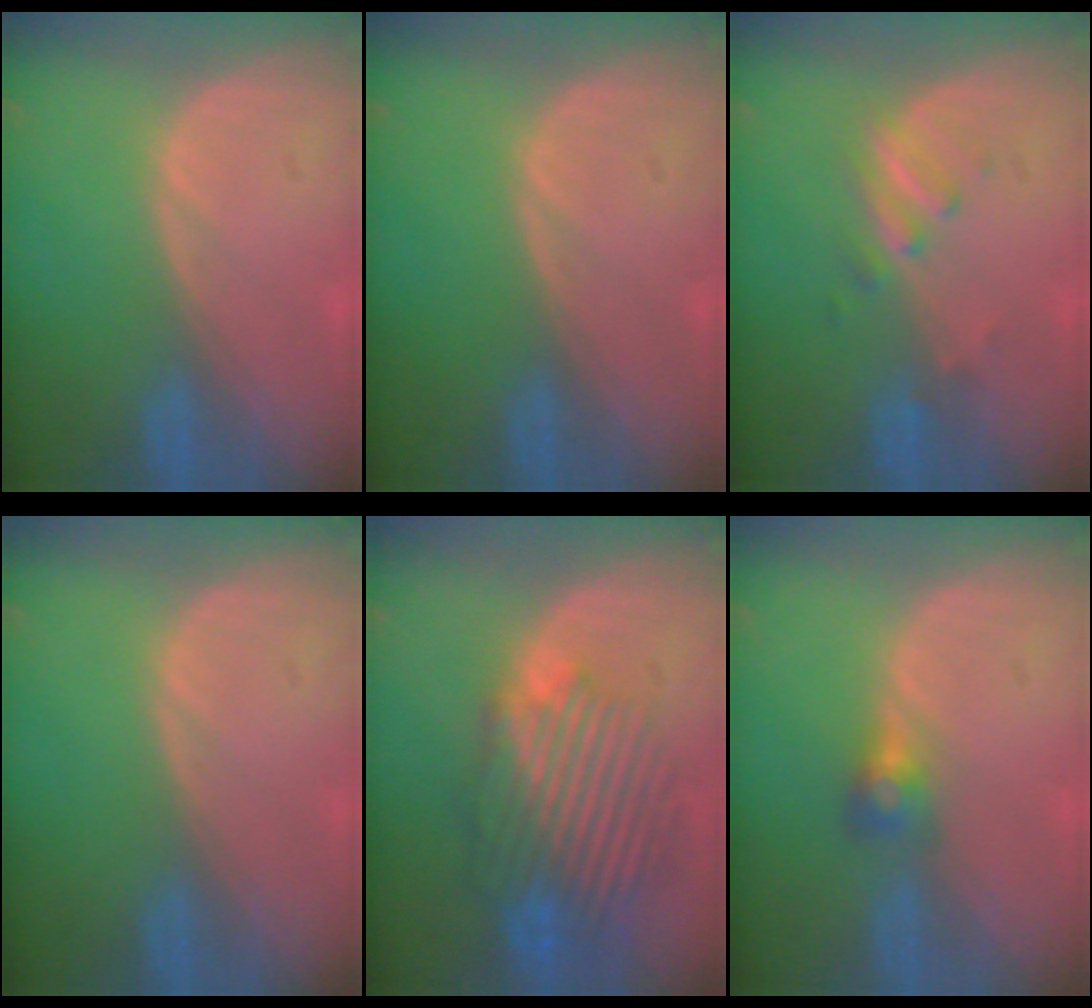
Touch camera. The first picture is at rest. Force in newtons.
{"total": 0.0}
{"total": 2.7, "press": 2.7, "slide": 0.5}
{"total": 0.0}
{"total": 10.2, "press": 9.7, "slide": 3.4}
{"total": 2.7, "press": 2.5, "slide": 0.9}